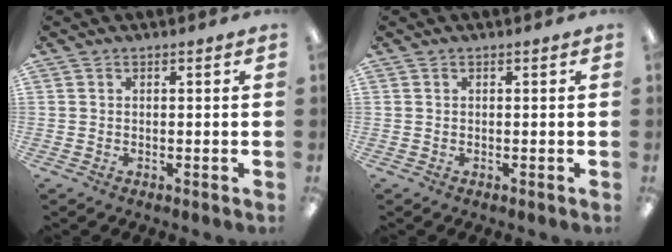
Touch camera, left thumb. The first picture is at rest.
{"total": 0.0}